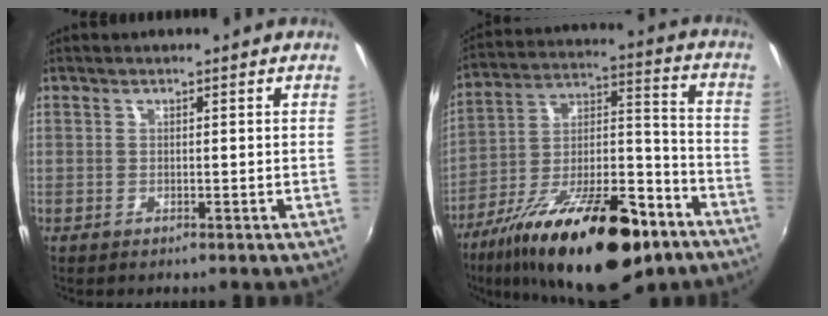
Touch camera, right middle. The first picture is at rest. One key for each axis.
{"total": 27.6, "fx": -16.2, "fy": 10.3, "fz": 19.8, "tx": -0.328, "ty": -0.014, "tz": -0.252}